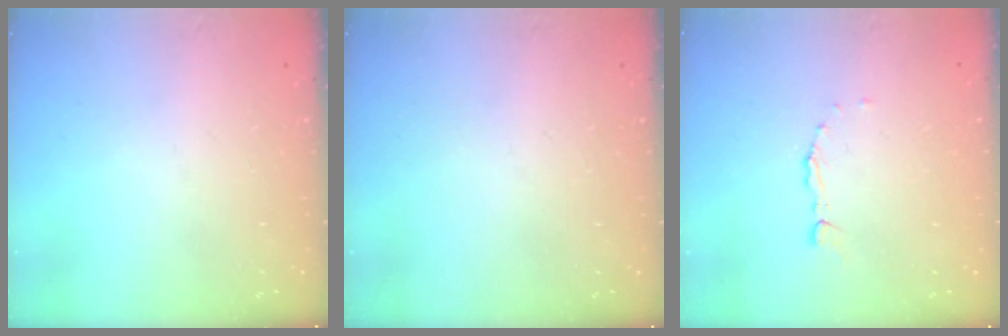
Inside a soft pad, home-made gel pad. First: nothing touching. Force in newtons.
{"total": 0.0}
{"total": 1.0, "press": 1.0, "slide": 0.2}